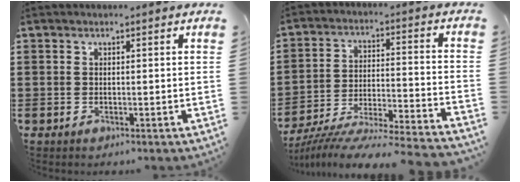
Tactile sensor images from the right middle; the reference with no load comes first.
{"total": 7.7, "force": [-7.5, -0.5, 2.0], "torque": [-0.037, -0.007, -0.152]}